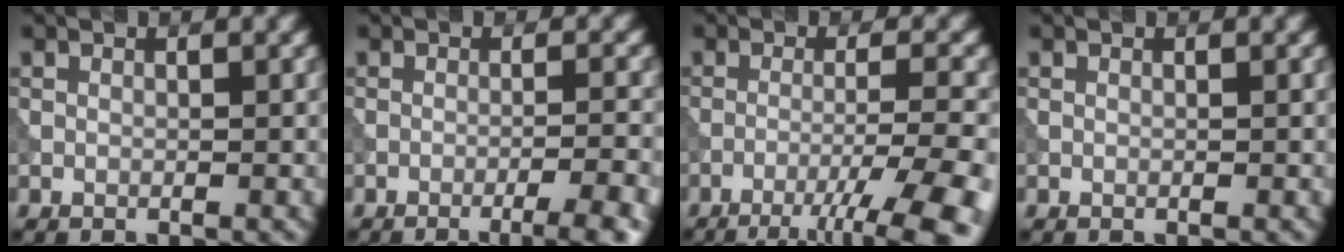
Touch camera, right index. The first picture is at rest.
{"total": 5.5, "force": [-3.2, 1.2, 4.2], "torque": [-0.045, 0.014, -0.045]}
{"total": 8.9, "force": [-5.7, 1.2, 6.7], "torque": [-0.098, 0.004, -0.081]}
{"total": 0.0}